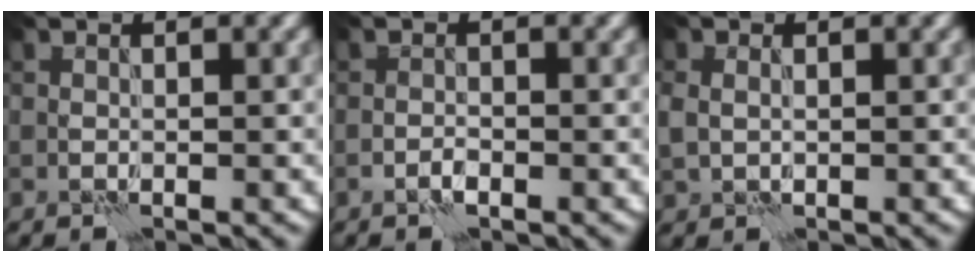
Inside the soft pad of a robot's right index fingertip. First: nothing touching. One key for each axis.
{"total": 1.0, "fx": -0.7, "fy": 0.3, "fz": 0.6, "tx": -0.014, "ty": 0.003, "tz": -0.015}
{"total": 2.0, "fx": 0.0, "fy": 1.6, "fz": 1.1, "tx": -0.030, "ty": -0.002, "tz": 0.003}